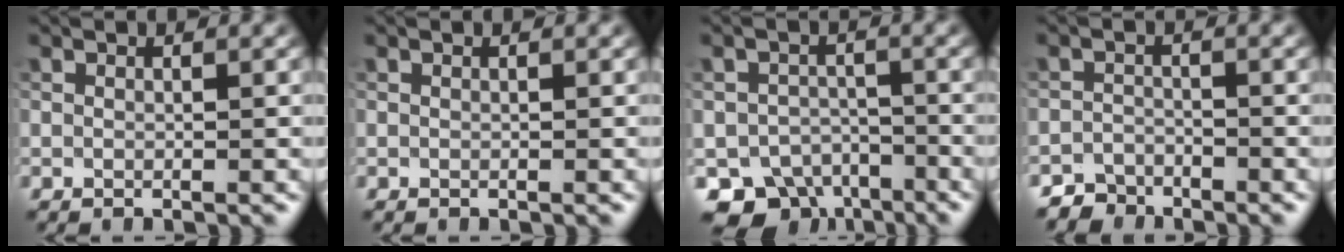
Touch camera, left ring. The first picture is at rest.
{"total": 0.0}
{"total": 6.3, "force": [-4.8, 3.8, 1.6], "torque": [-0.010, -0.021, -0.070]}
{"total": 2.7, "force": [-2.5, 1.0, -0.1], "torque": [0.006, -0.001, -0.045]}